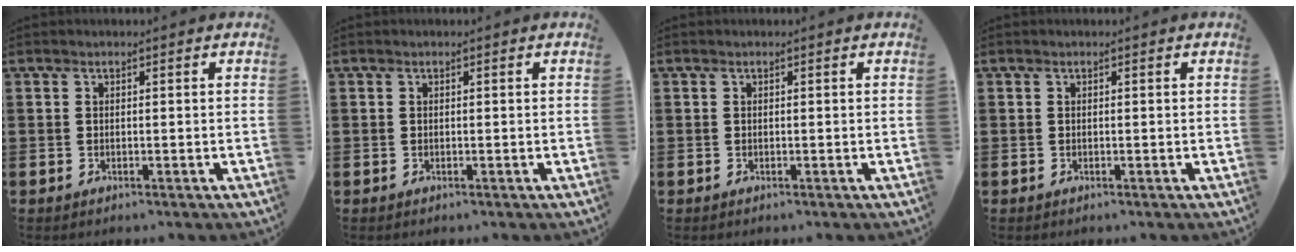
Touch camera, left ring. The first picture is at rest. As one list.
[{"total": 0.0}, {"total": 0.0}, {"total": 0.0}]